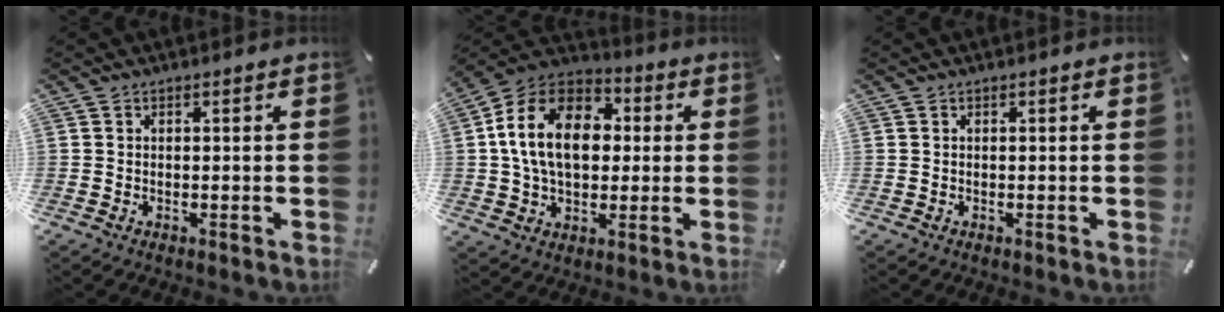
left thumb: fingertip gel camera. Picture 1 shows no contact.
{"total": 17.2, "force": [1.8, 12.5, 11.7], "torque": [-0.253, 0.011, 0.026]}
{"total": 0.0}